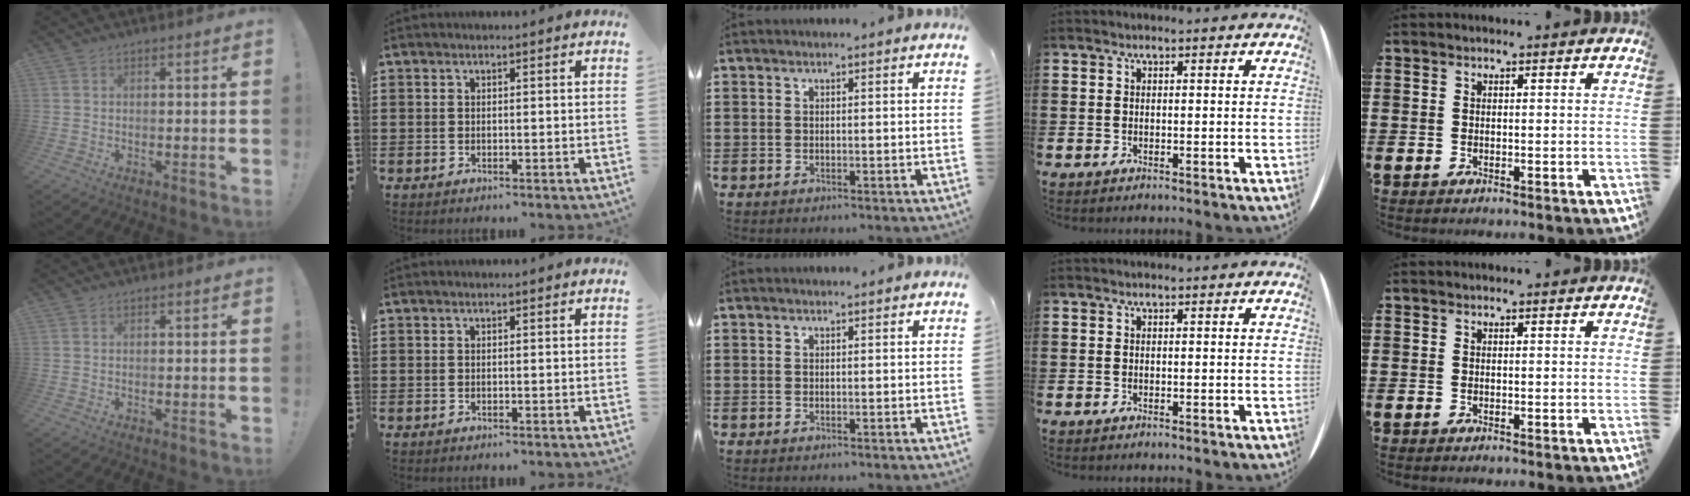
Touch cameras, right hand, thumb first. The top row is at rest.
{}